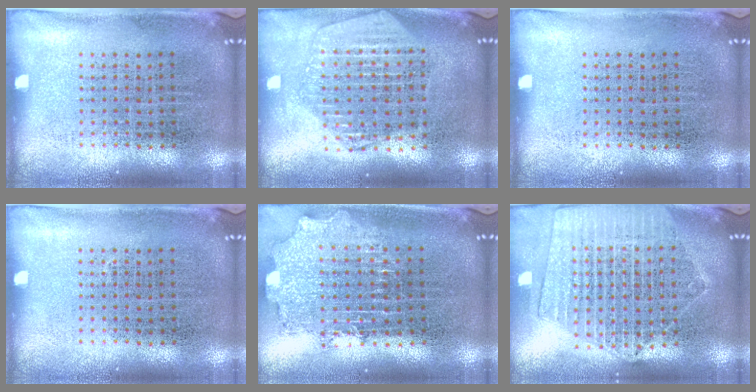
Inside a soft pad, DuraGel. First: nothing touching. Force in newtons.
{"total": 2.2, "press": 2.0, "slide": 1.0}
{"total": 0.0}
{"total": 0.0}
{"total": 2.0, "press": 1.6, "slide": 1.3}
{"total": 2.1, "press": 1.9, "slide": 0.9}